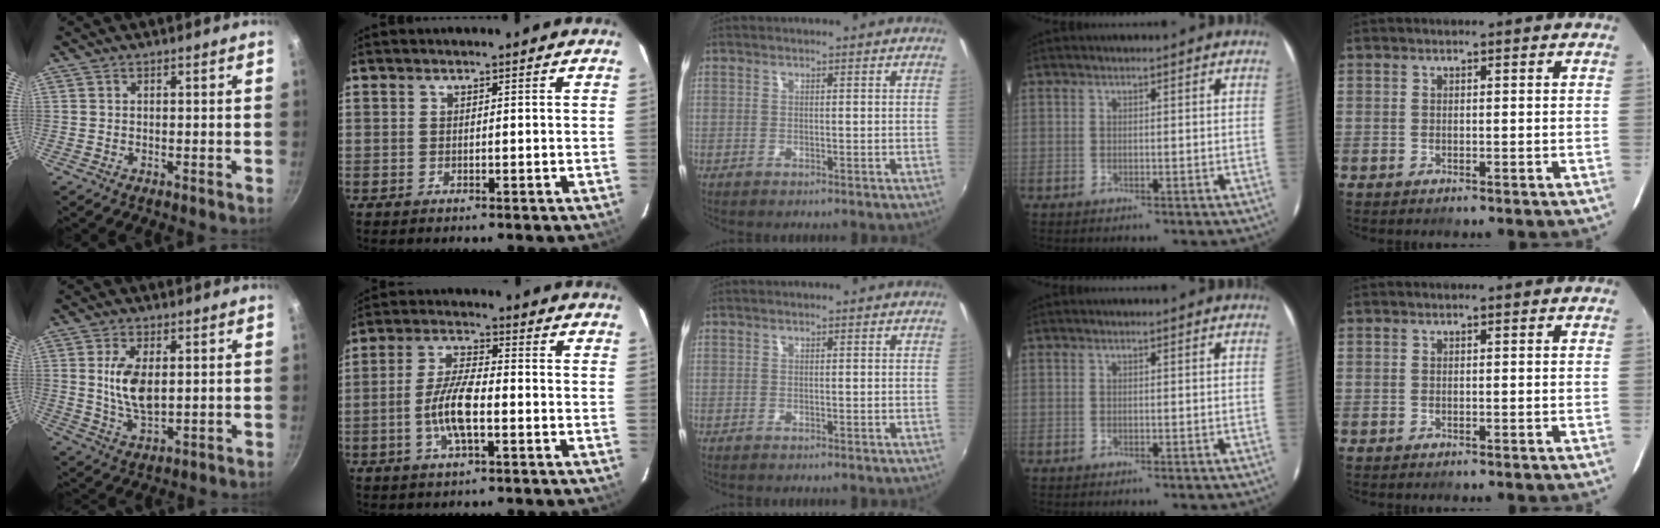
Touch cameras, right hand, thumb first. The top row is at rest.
{"thumb": {"total": 8.6, "force": [1.4, 4.4, 7.3], "torque": [-0.138, -0.014, 0.032]}, "index": {"total": 8.1, "force": [-2.3, 2.3, 7.4], "torque": [-0.150, 0.003, -0.047]}}